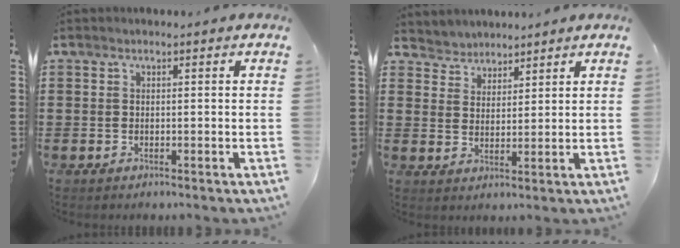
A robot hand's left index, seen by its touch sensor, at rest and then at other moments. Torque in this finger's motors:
{"motor_torque": [0.12, 0.07, -0.03, -0.01]}